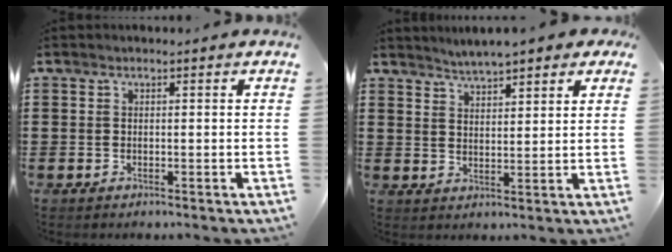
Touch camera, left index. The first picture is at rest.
{"total": 3.4, "force": [3.3, 0.4, 0.7], "torque": [-0.027, -0.006, 0.056]}